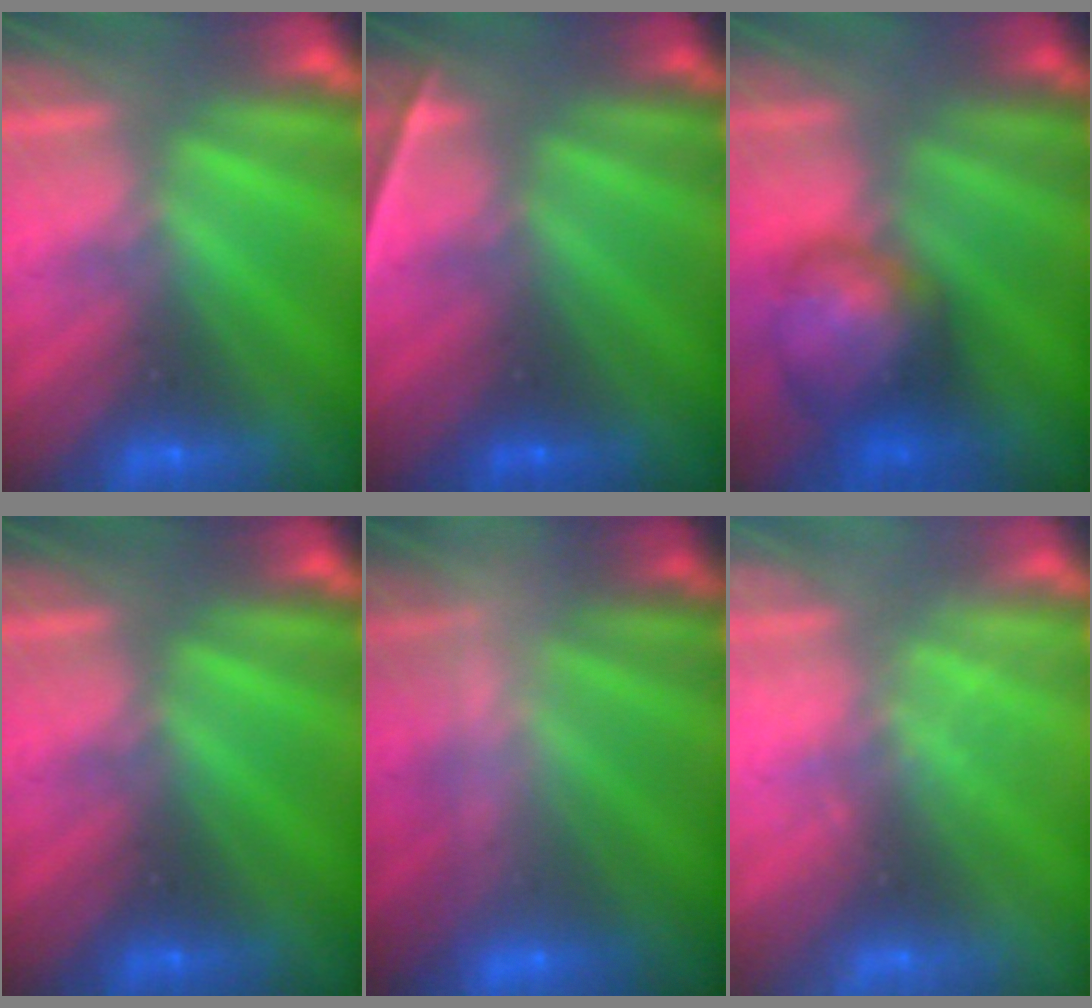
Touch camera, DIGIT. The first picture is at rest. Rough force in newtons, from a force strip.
{"total": 2.2}
{"total": 8.6}
{"total": 0.0}
{"total": 2.5}
{"total": 2.3}